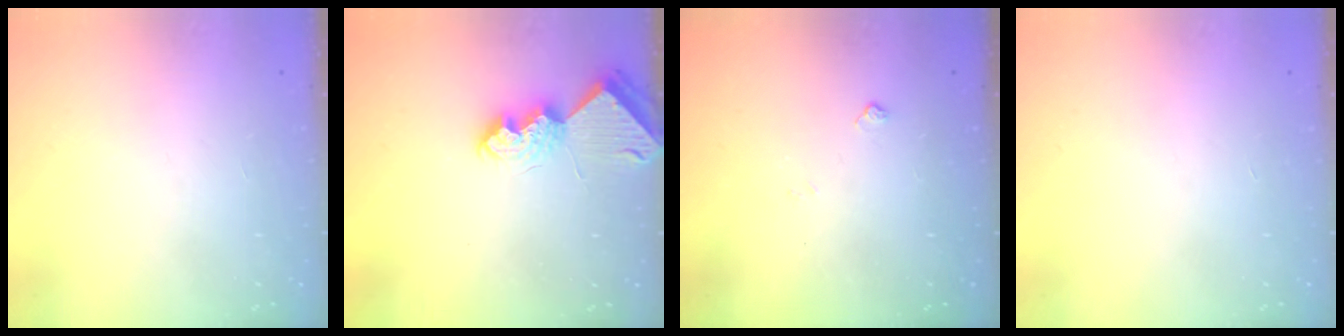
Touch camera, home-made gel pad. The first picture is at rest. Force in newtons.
{"total": 8.0, "press": 8.0, "slide": 0.3}
{"total": 2.5, "press": 2.4, "slide": 0.4}
{"total": 0.0}